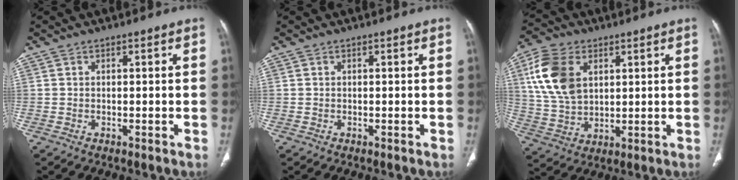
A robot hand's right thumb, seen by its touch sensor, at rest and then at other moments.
{"total": 0.0}
{"total": 13.4, "force": [4.4, 8.8, 9.1], "torque": [-0.171, -0.006, 0.091]}